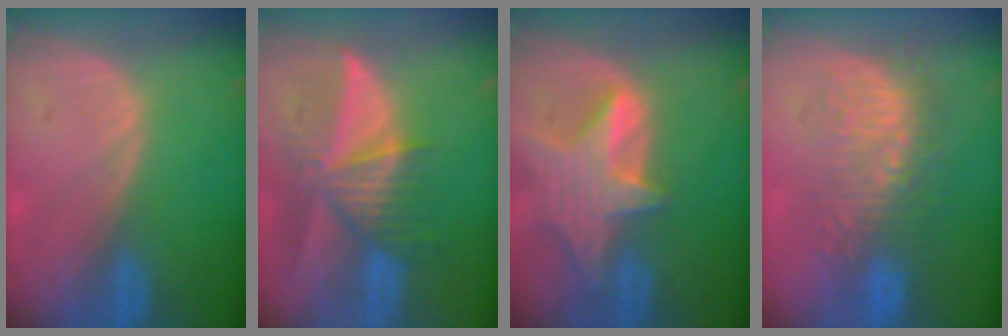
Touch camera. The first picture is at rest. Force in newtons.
{"total": 9.8, "press": 8.6, "slide": 4.7}
{"total": 8.1, "press": 7.4, "slide": 3.4}
{"total": 8.9, "press": 8.6, "slide": 2.0}